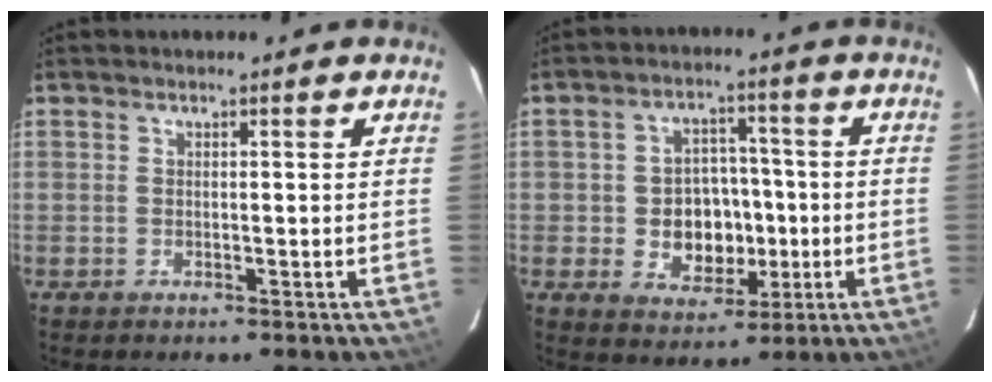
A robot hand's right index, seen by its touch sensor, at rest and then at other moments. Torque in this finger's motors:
{"motor_torque": [0.31, -0.03, 0.12, 0.02]}